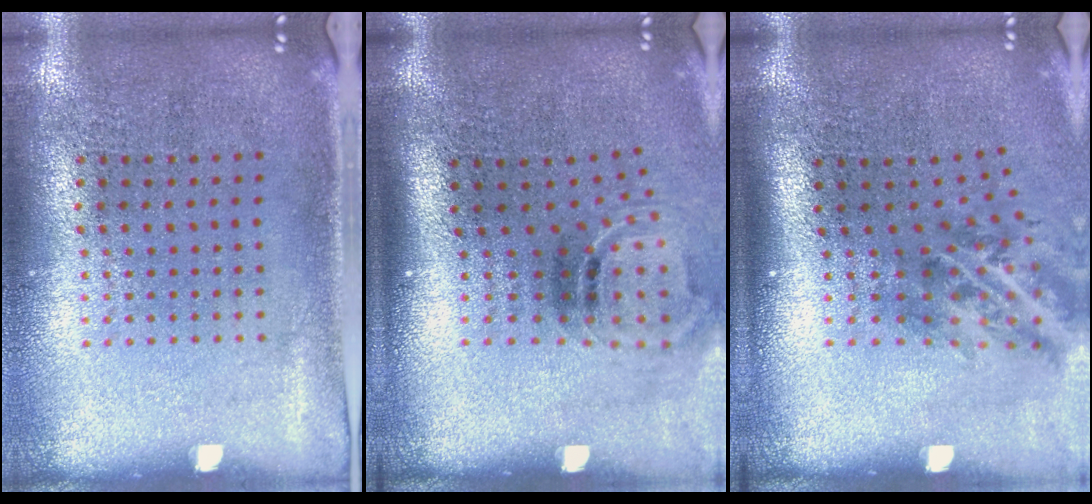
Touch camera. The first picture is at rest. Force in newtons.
{"total": 1.6, "press": 1.0, "slide": 1.2}
{"total": 1.9, "press": 1.2, "slide": 1.4}